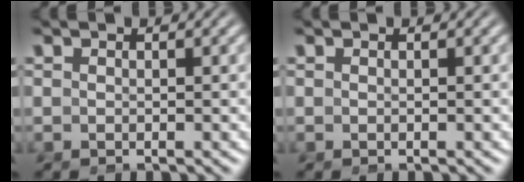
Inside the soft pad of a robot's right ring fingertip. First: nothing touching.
{"total": 0.0}